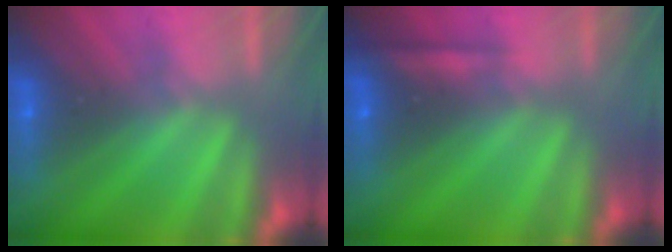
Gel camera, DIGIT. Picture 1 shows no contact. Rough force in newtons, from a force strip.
{"total": 2.2}